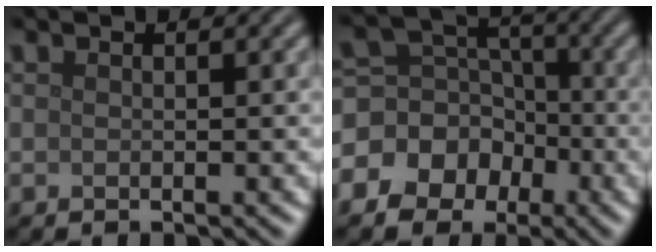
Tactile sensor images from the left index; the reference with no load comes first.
{"total": 7.6, "force": [-2.7, 6.7, 2.5], "torque": [-0.038, 0.019, -0.072]}